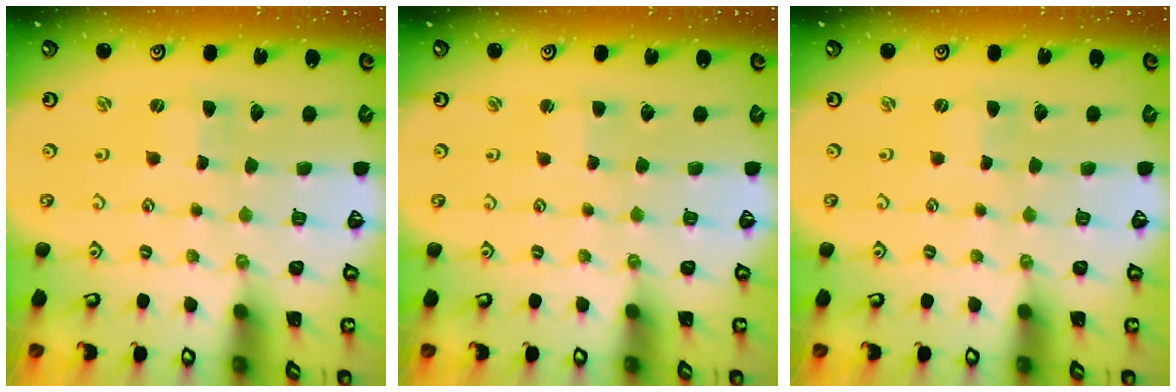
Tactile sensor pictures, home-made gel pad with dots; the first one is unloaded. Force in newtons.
{"total": 1.8, "press": 1.8, "slide": 0.3}
{"total": 0.0}